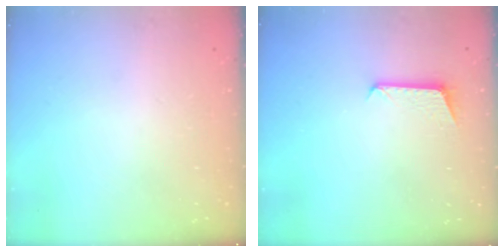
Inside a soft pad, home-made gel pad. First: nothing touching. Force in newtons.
{"total": 5.8, "press": 5.7, "slide": 0.5}